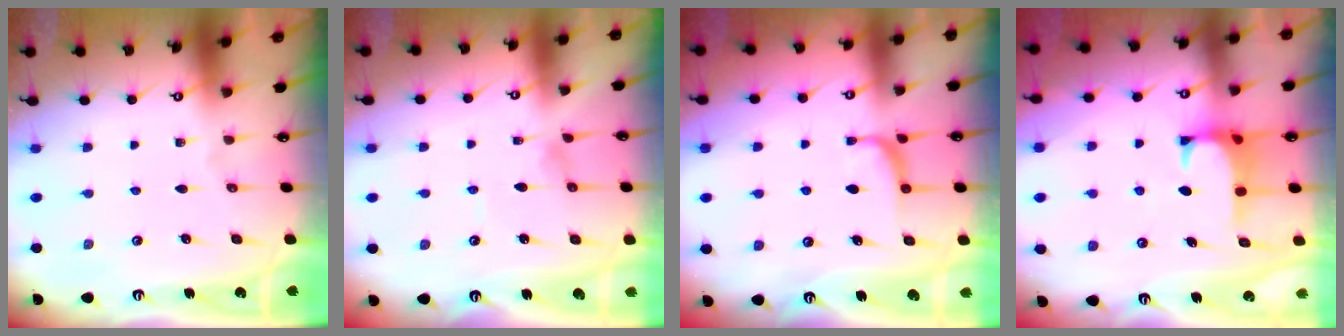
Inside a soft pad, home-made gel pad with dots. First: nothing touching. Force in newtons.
{"total": 0.9, "press": 0.9, "slide": 0.3}
{"total": 0.8, "press": 0.6, "slide": 0.6}
{"total": 1.2, "press": 1.1, "slide": 0.6}